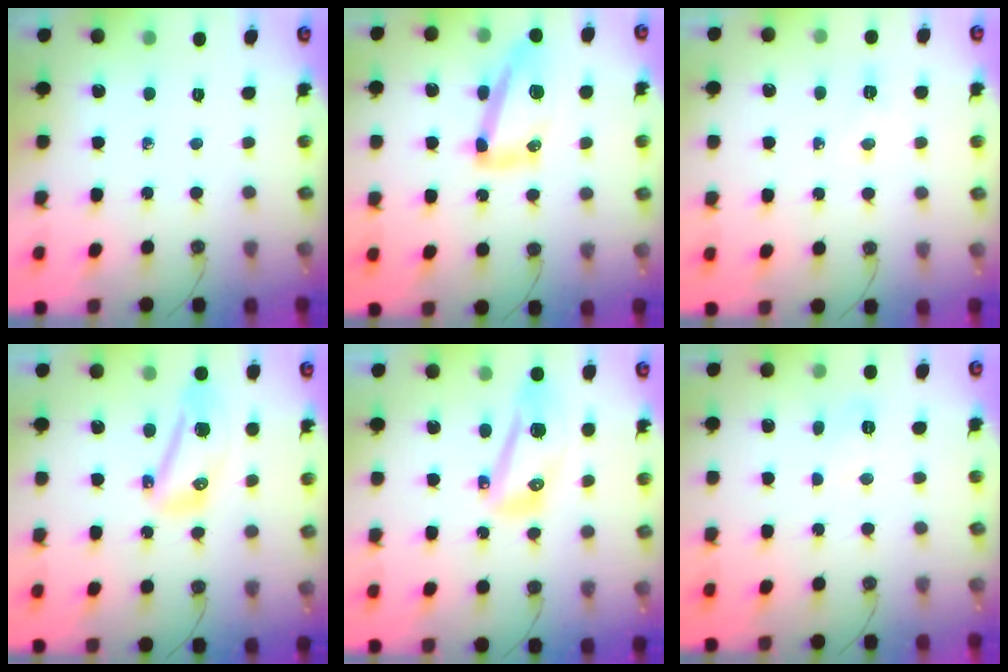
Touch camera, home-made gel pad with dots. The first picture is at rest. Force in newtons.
{"total": 12.9, "press": 12.8, "slide": 1.2}
{"total": 5.7, "press": 5.7, "slide": 0.8}
{"total": 11.0, "press": 10.6, "slide": 2.8}
{"total": 11.4, "press": 11.2, "slide": 1.9}
{"total": 4.0, "press": 3.9, "slide": 0.6}